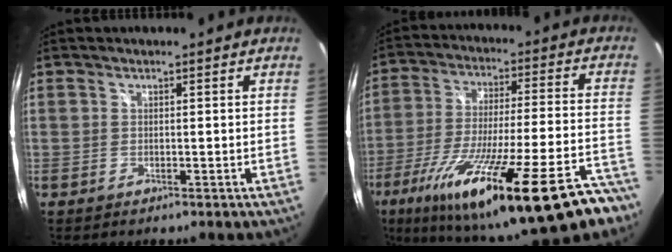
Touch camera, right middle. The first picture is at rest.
{"total": 33.5, "force": [-23.0, 6.1, 23.6], "torque": [-0.382, -0.087, -0.337]}